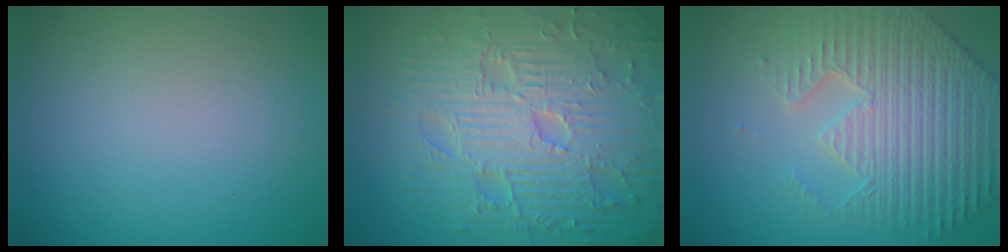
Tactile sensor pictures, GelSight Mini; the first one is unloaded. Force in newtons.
{"total": 10.8, "press": 7.2, "slide": 8.1}
{"total": 7.6, "press": 5.7, "slide": 5.0}